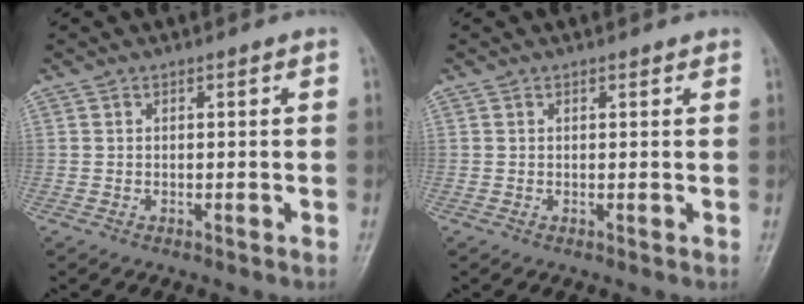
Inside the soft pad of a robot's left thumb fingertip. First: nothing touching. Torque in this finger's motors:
{"motor_torque": [-0.39, 0.09, -0.07, 0.11, 0.04]}